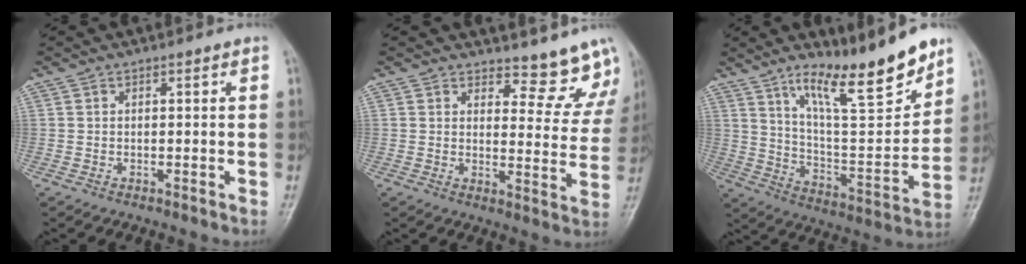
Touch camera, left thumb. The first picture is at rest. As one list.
[{"total": 10.0, "force": [9.4, 3.3, 1.0], "torque": [0.029, -0.084, 0.097]}, {"total": 18.4, "force": [13.1, 3.6, 12.4], "torque": [-0.162, -0.088, 0.224]}]